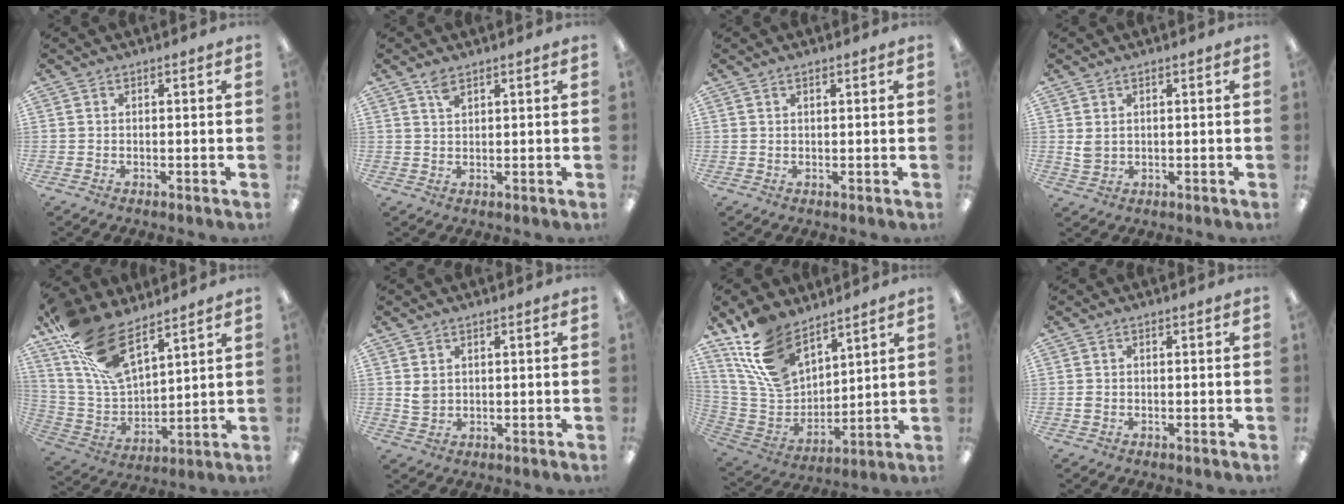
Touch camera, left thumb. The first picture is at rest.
{"total": 2.4, "force": [1.9, 0.9, 1.3], "torque": [-0.023, -0.004, 0.033]}
{"total": 0.9, "force": [0.7, 0.3, 0.5], "torque": [-0.011, 0.002, 0.012]}
{"total": 2.7, "force": [1.2, 1.9, 1.5], "torque": [-0.023, -0.001, 0.020]}
{"total": 19.1, "force": [12.6, 8.3, 11.6], "torque": [-0.256, -0.060, 0.233]}
{"total": 2.7, "force": [1.2, 2.0, 1.4], "torque": [-0.021, -0.001, 0.021]}
{"total": 17.1, "force": [11.3, 9.7, 8.4], "torque": [-0.192, -0.049, 0.219]}
{"total": 1.1, "force": [-0.1, 0.9, 0.6], "torque": [-0.012, 0.004, -0.004]}